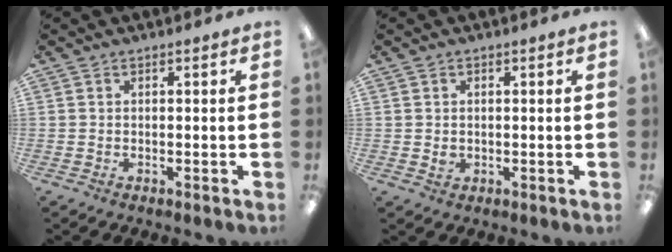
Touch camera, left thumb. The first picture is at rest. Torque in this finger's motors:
{"motor_torque": [-0.14, 0.14, 0.10, -0.13, 0.00]}